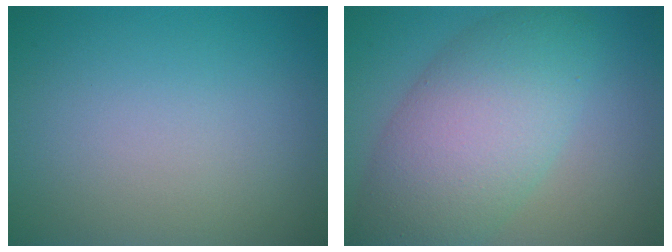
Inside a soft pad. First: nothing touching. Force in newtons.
{"total": 8.7, "press": 8.7, "slide": 0.3}